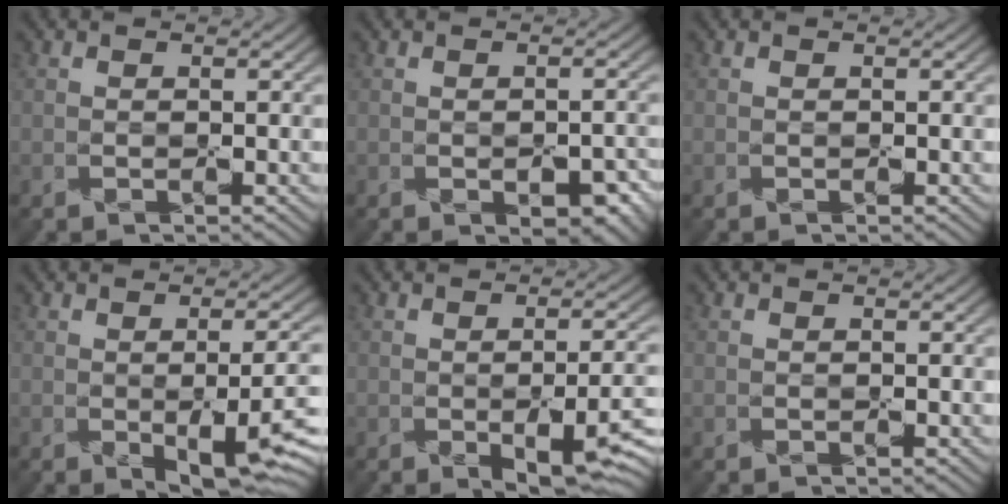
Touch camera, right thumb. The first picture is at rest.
{"total": 3.2, "force": [-1.2, 1.7, 2.5], "torque": [-0.040, -0.013, -0.007]}
{"total": 0.0}
{"total": 8.9, "force": [-1.4, 3.5, 8.0], "torque": [-0.102, -0.015, 0.003]}
{"total": 7.4, "force": [-2.2, 3.0, 6.4], "torque": [-0.096, -0.027, -0.009]}
{"total": 0.0}